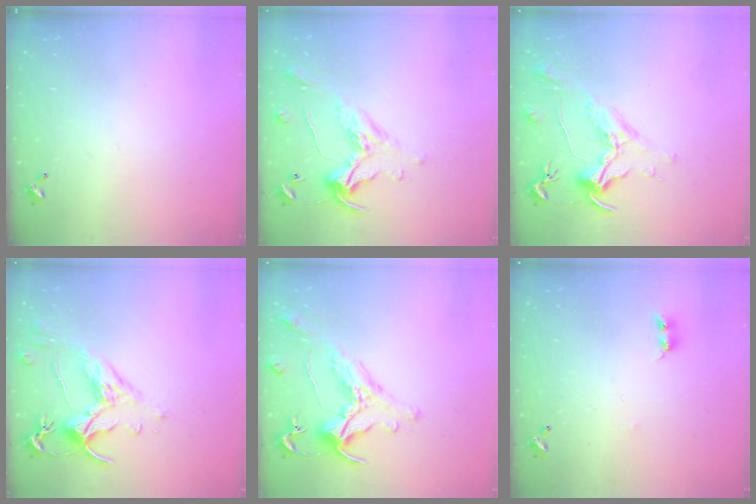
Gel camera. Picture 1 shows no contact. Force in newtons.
{"total": 1.1, "press": 0.8, "slide": 0.9}
{"total": 1.6, "press": 1.4, "slide": 0.7}
{"total": 2.5, "press": 2.1, "slide": 1.2}
{"total": 0.7, "press": 0.1, "slide": 0.7}
{"total": 2.5, "press": 2.5, "slide": 0.4}